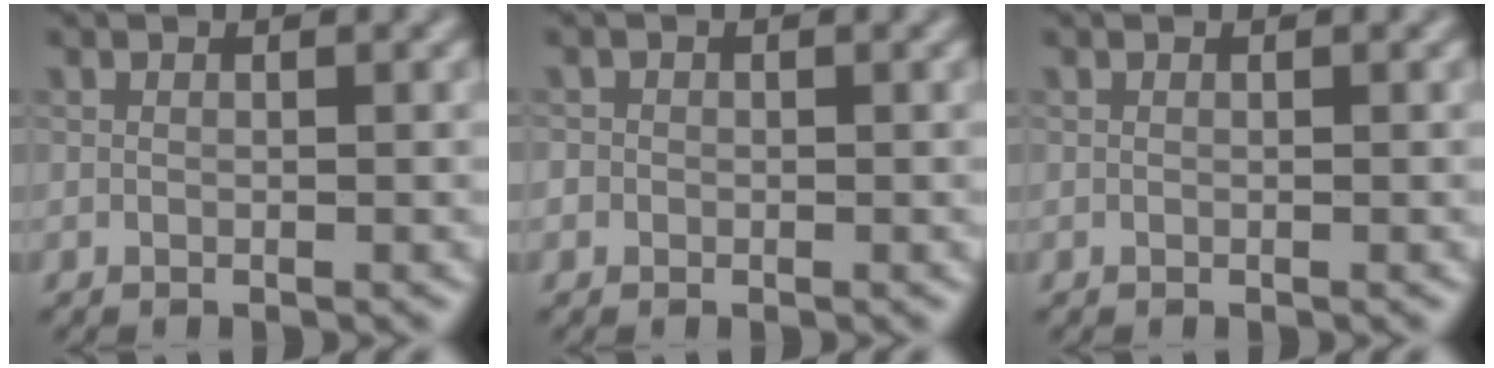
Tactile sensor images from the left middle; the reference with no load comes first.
{"total": 0.9, "force": [-0.1, 0.9, 0.1], "torque": [0.006, -0.005, -0.004]}
{"total": 0.0}